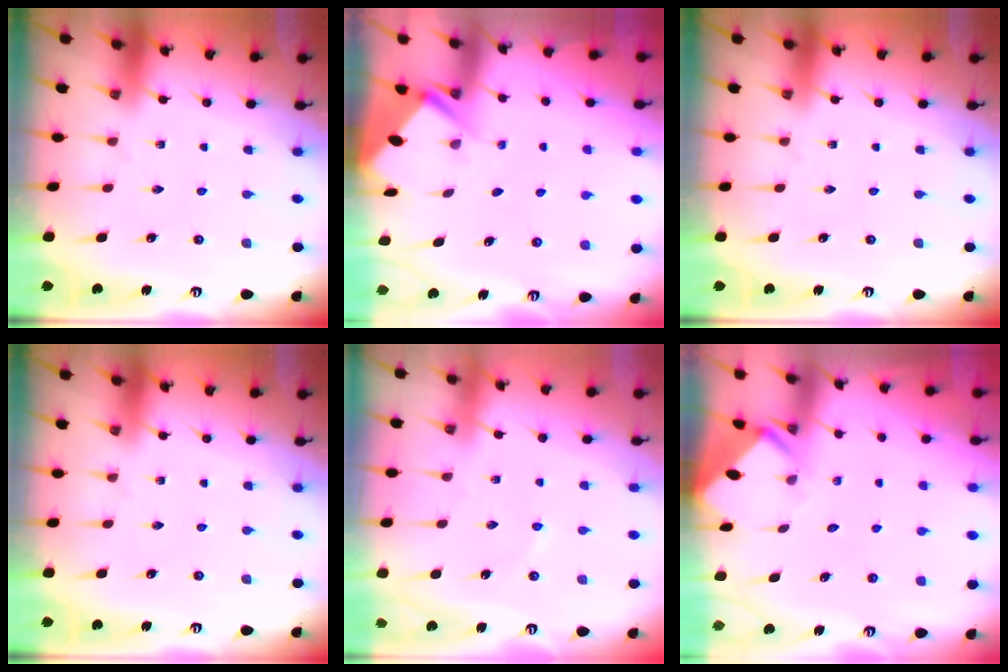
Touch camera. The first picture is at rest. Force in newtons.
{"total": 2.9, "press": 2.9, "slide": 0.4}
{"total": 0.0}
{"total": 0.0}
{"total": 1.6, "press": 1.6, "slide": 0.2}
{"total": 3.3, "press": 3.3, "slide": 0.2}